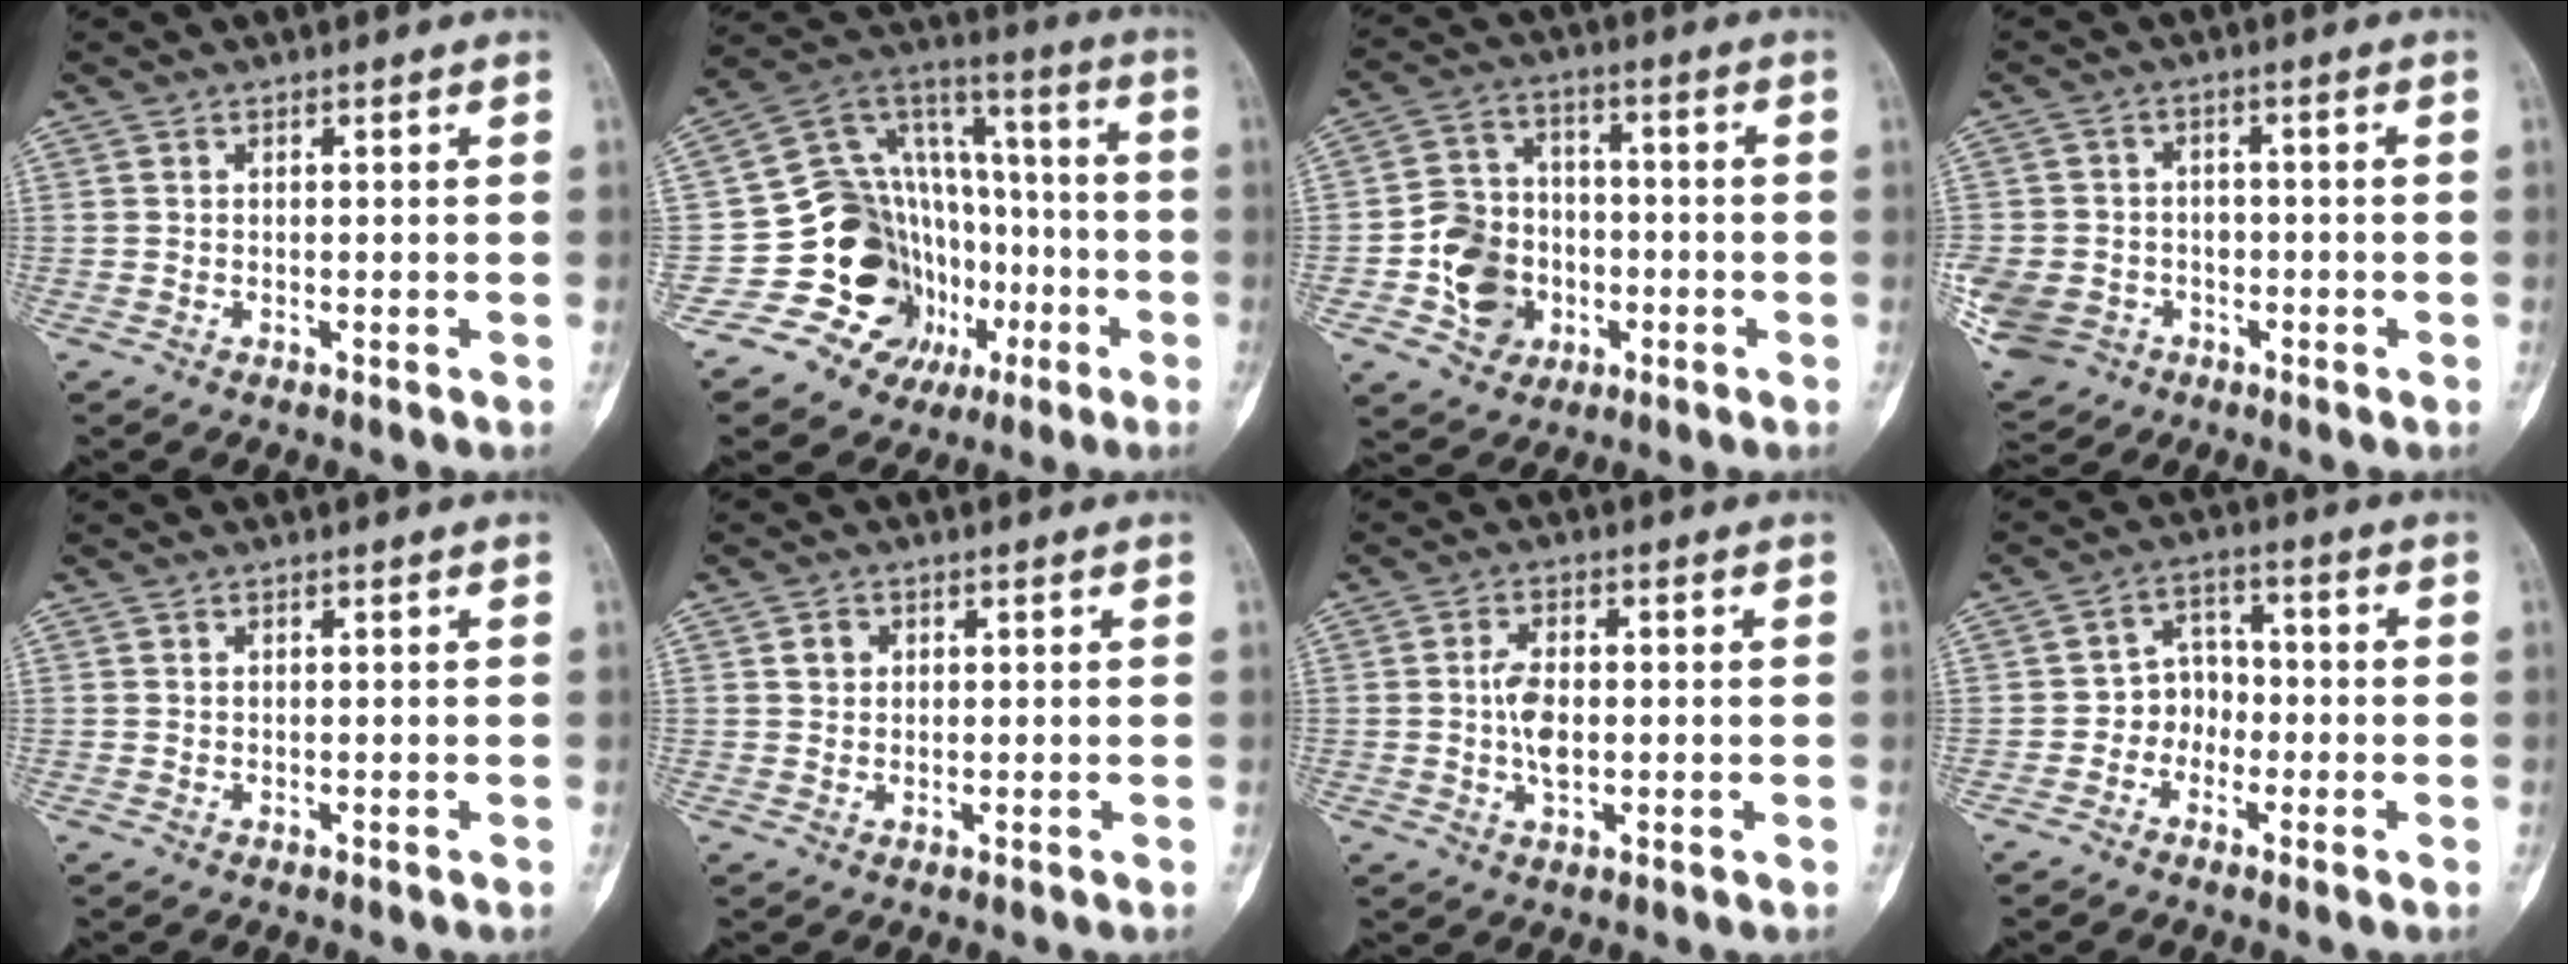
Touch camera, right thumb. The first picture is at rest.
{"total": 23.9, "force": [-7.2, 18.2, 13.7], "torque": [-0.165, 0.102, -0.105]}
{"total": 11.7, "force": [-3.1, 10.1, 5.1], "torque": [-0.048, 0.027, -0.054]}
{"total": 12.7, "force": [-4.3, 10.7, 5.4], "torque": [-0.129, 0.018, -0.061]}
{"total": 0.0}
{"total": 2.2, "force": [0.7, 1.9, 0.9], "torque": [-0.007, -0.002, 0.012]}
{"total": 5.3, "force": [0.0, 2.9, 4.4], "torque": [-0.080, 0.004, -0.003]}
{"total": 5.5, "force": [-1.7, 4.7, 2.4], "torque": [0.003, 0.025, -0.044]}